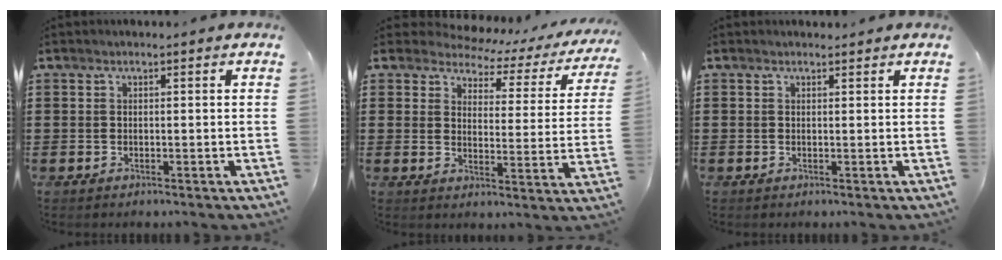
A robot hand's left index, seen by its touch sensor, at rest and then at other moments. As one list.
[{"total": 3.4, "force": [2.9, 1.5, 1.0], "torque": [-0.034, -0.021, 0.041]}, {"total": 0.6, "force": [0.4, 0.4, 0.0], "torque": [-0.001, 0.003, 0.008]}]